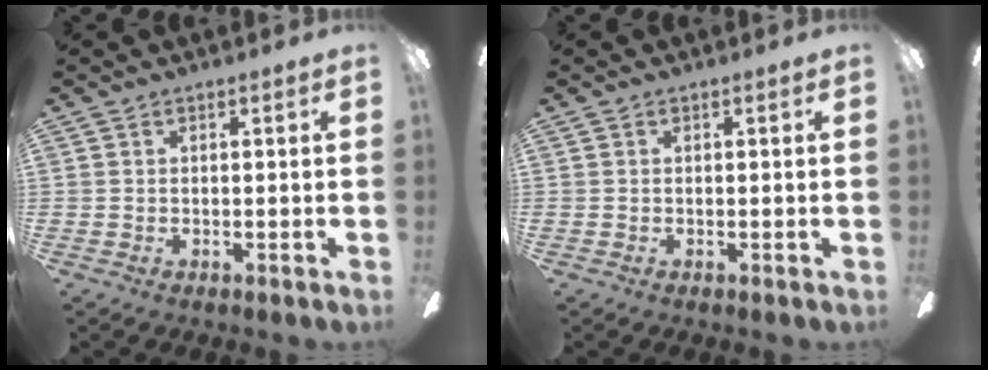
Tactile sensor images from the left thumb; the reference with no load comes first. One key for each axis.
{"total": 0.0}